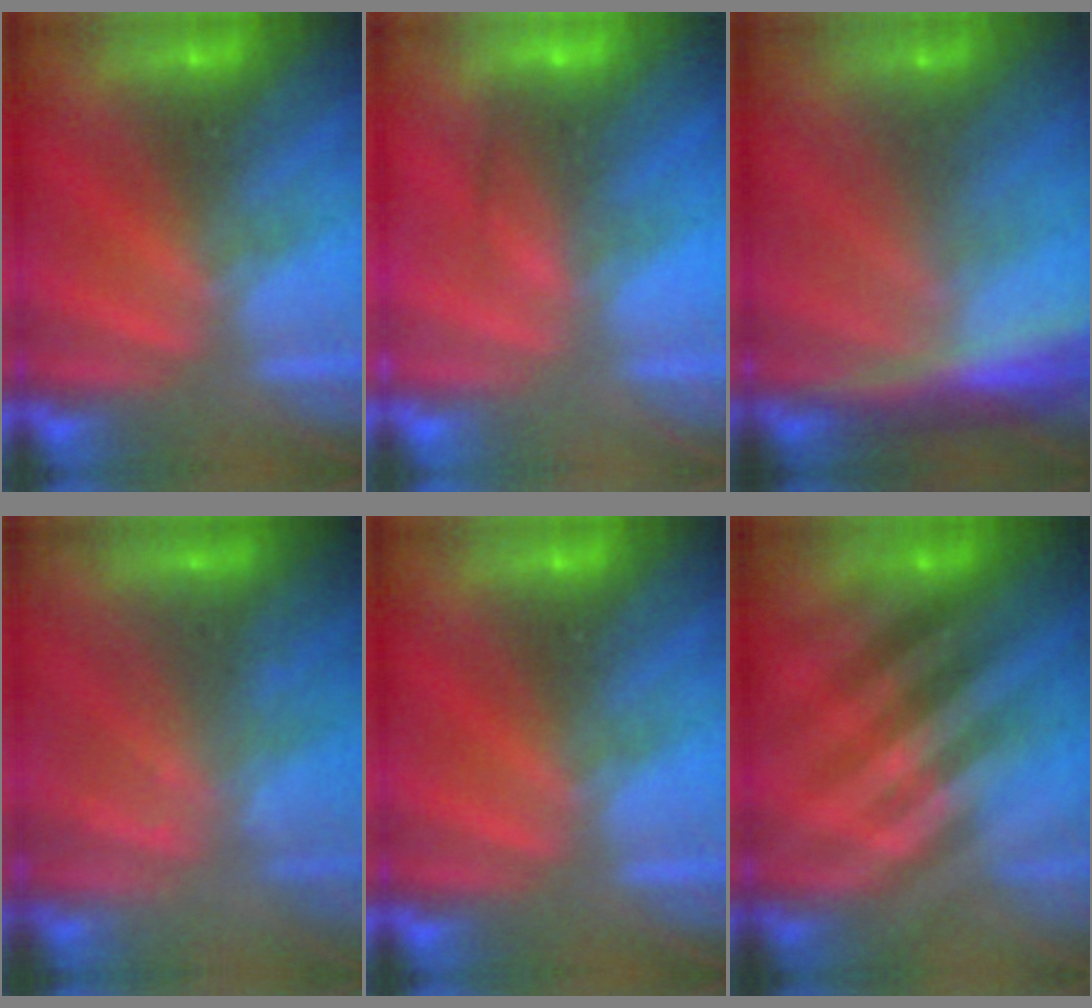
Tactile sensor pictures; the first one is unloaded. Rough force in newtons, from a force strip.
{"total": 2.8}
{"total": 5.9}
{"total": 2.2}
{"total": 0.0}
{"total": 2.3}